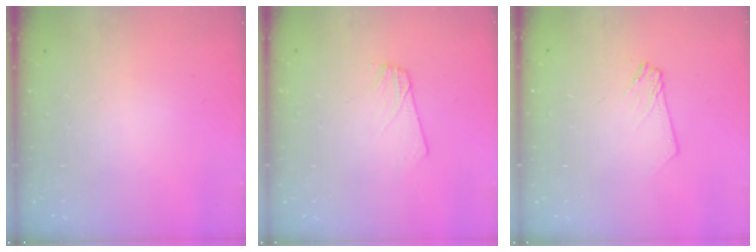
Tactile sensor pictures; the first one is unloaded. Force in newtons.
{"total": 2.3, "press": 2.3, "slide": 0.3}
{"total": 3.6, "press": 3.6, "slide": 0.3}